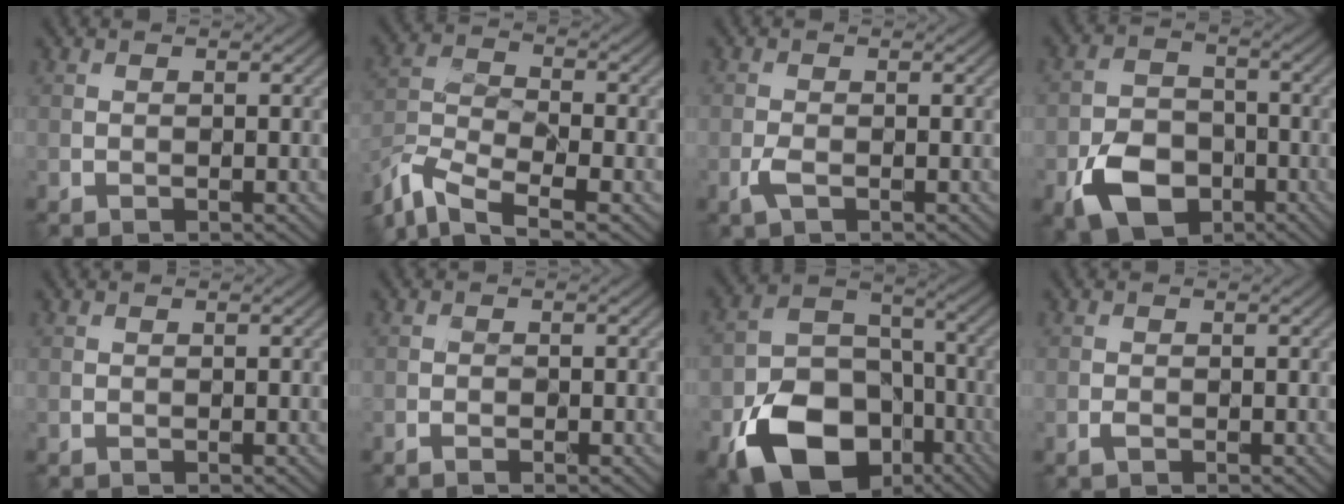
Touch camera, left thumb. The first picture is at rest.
{"total": 8.5, "force": [-6.4, 2.9, 4.8], "torque": [-0.107, -0.016, -0.137]}
{"total": 1.8, "force": [-0.8, 0.7, 1.4], "torque": [-0.036, -0.002, -0.021]}
{"total": 8.5, "force": [-4.1, 5.6, 4.8], "torque": [-0.103, -0.013, -0.081]}
{"total": 0.0}
{"total": 1.2, "force": [-0.8, 0.3, 0.9], "torque": [-0.016, 0.001, -0.014]}
{"total": 15.6, "force": [-7.9, 10.3, 8.7], "torque": [-0.177, -0.046, -0.137]}
{"total": 0.7, "force": [-0.4, 0.3, 0.5], "torque": [-0.011, -0.001, -0.007]}